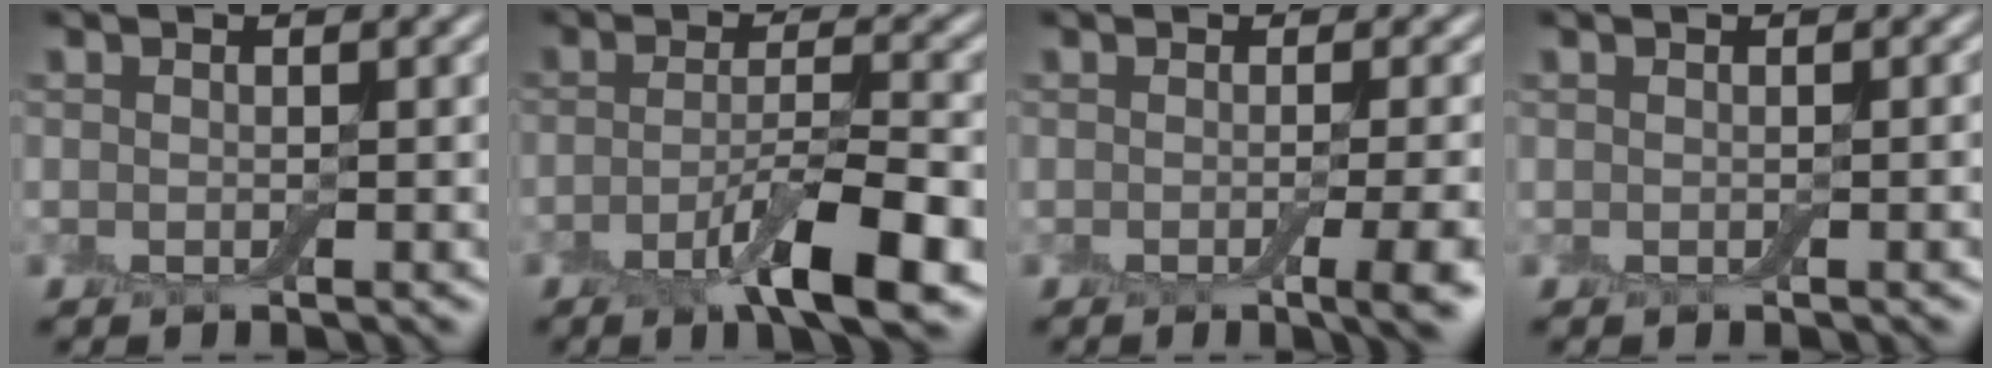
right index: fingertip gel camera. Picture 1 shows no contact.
{"total": 6.8, "force": [-3.2, 1.5, 5.8], "torque": [-0.097, 0.002, -0.058]}
{"total": 5.2, "force": [-1.7, 1.5, 4.7], "torque": [-0.052, -0.008, -0.020]}
{"total": 0.7, "force": [-0.1, 0.2, 0.7], "torque": [-0.005, 0.002, -0.002]}